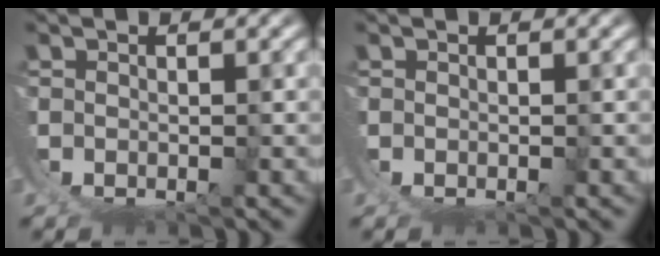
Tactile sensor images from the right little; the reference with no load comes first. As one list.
[{"total": 0.0}]